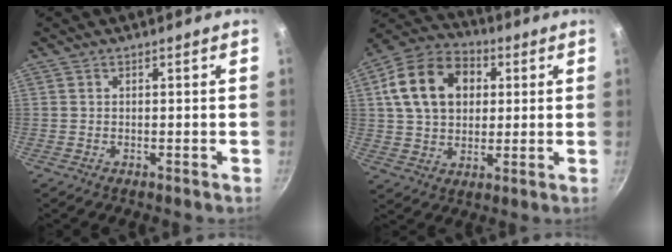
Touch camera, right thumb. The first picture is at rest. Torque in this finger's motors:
{"motor_torque": [-1.32, 1.45, 0.20, 0.31, 0.13]}